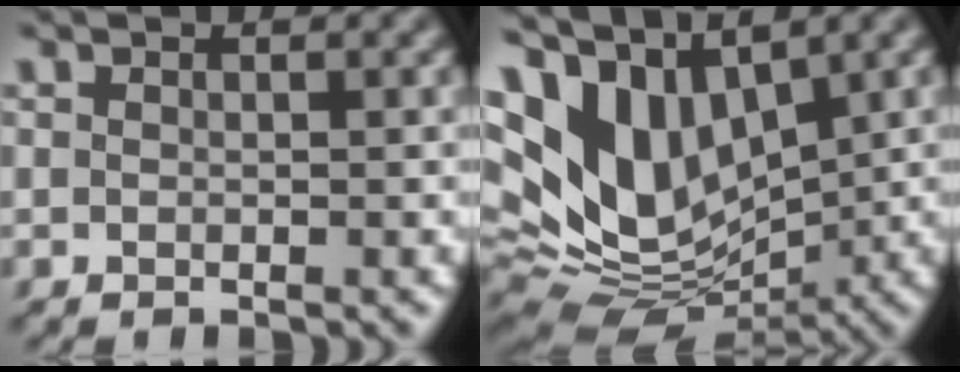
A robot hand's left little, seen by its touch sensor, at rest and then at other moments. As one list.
[{"total": 11.7, "force": [3.5, 7.1, 8.6], "torque": [-0.187, 0.003, 0.065]}]